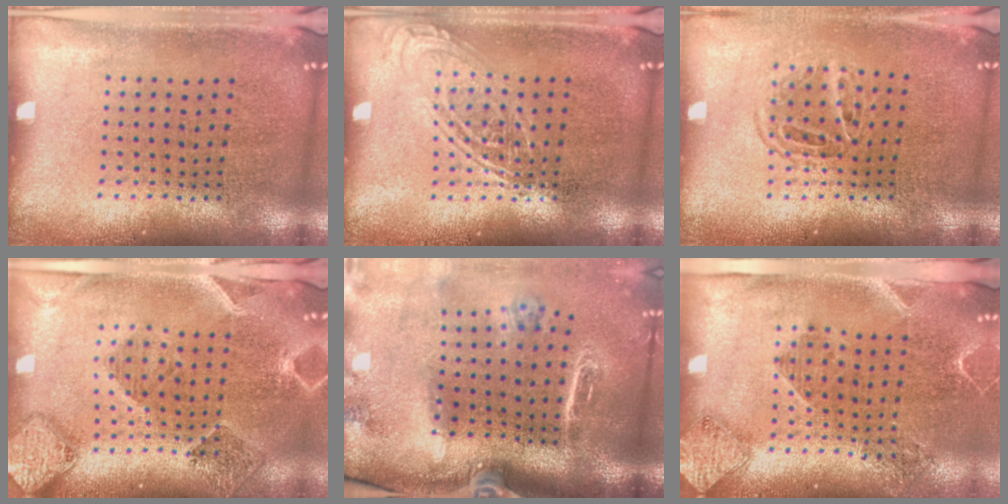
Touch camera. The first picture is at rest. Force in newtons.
{"total": 2.2, "press": 2.2, "slide": 0.2}
{"total": 1.4, "press": 1.1, "slide": 0.8}
{"total": 1.5, "press": 1.5, "slide": 0.2}
{"total": 2.8, "press": 2.0, "slide": 2.0}
{"total": 1.7, "press": 1.4, "slide": 1.0}